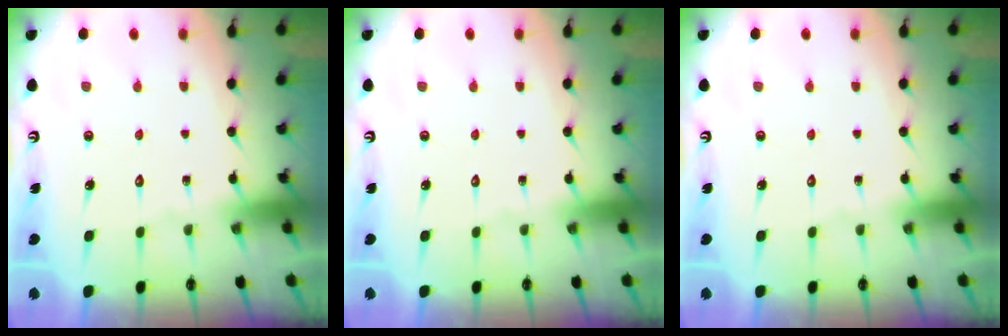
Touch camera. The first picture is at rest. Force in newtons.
{"total": 0.0}
{"total": 0.0}